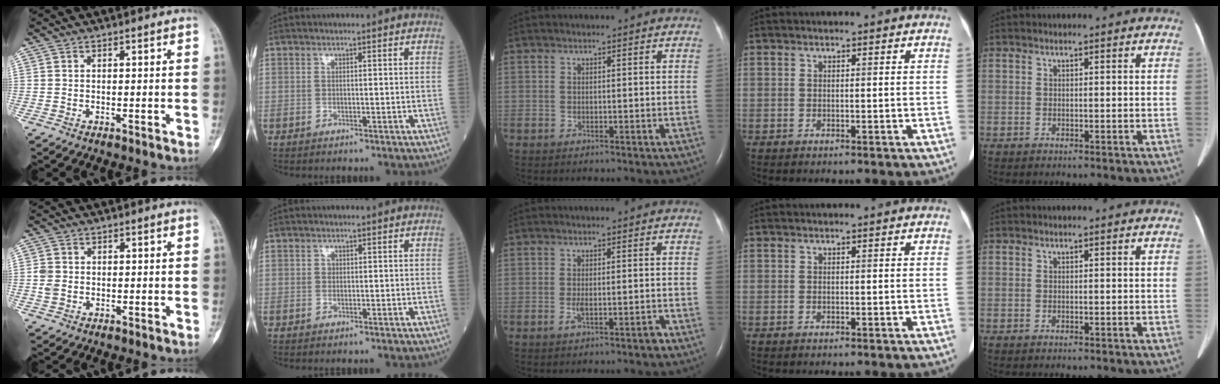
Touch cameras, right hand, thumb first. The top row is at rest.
{"thumb": {"total": 2.4, "force": [-0.1, 2.1, 1.3], "torque": [-0.023, 0.004, -0.002]}, "index": {"total": 0.5, "force": [0.1, 0.5, 0.2], "torque": [0.000, 0.002, 0.001]}, "middle": {"total": 2.3, "force": [-1.3, 0.4, 1.9], "torque": [-0.032, 0.000, -0.021]}}